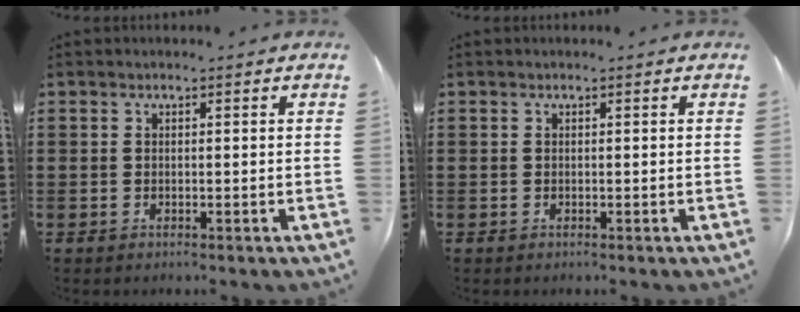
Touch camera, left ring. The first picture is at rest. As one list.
[{"total": 0.0}]